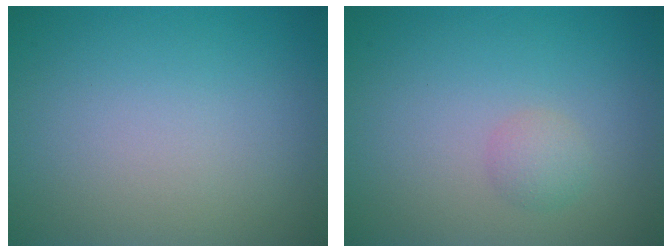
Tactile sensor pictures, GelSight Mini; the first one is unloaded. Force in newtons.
{"total": 1.4, "press": 1.4, "slide": 0.0}